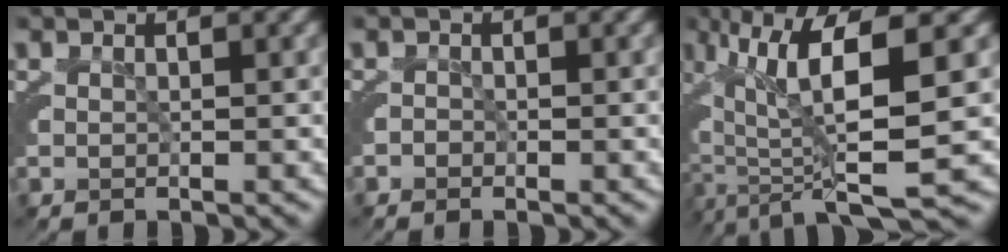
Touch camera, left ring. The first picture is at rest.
{"total": 1.6, "force": [-0.6, 1.5, 0.1], "torque": [-0.005, 0.004, -0.019]}
{"total": 8.7, "force": [-1.2, 2.4, 8.3], "torque": [-0.137, -0.010, -0.010]}